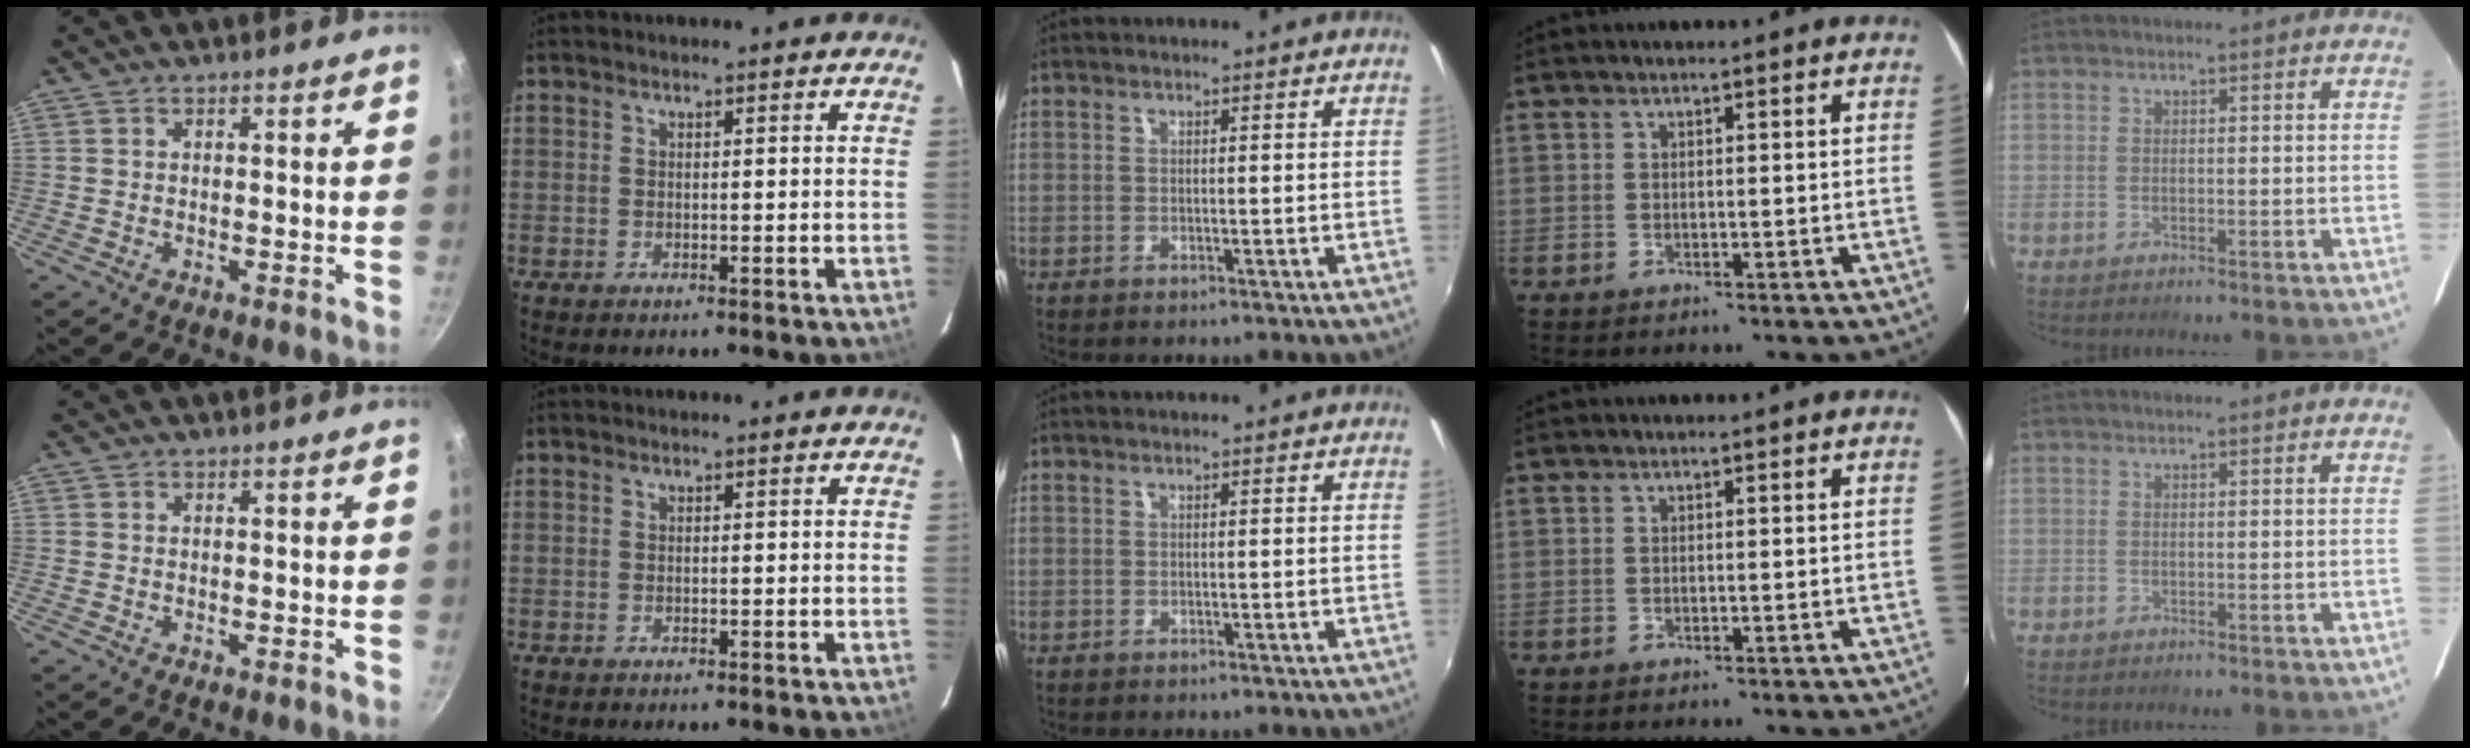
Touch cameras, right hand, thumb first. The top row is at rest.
{}